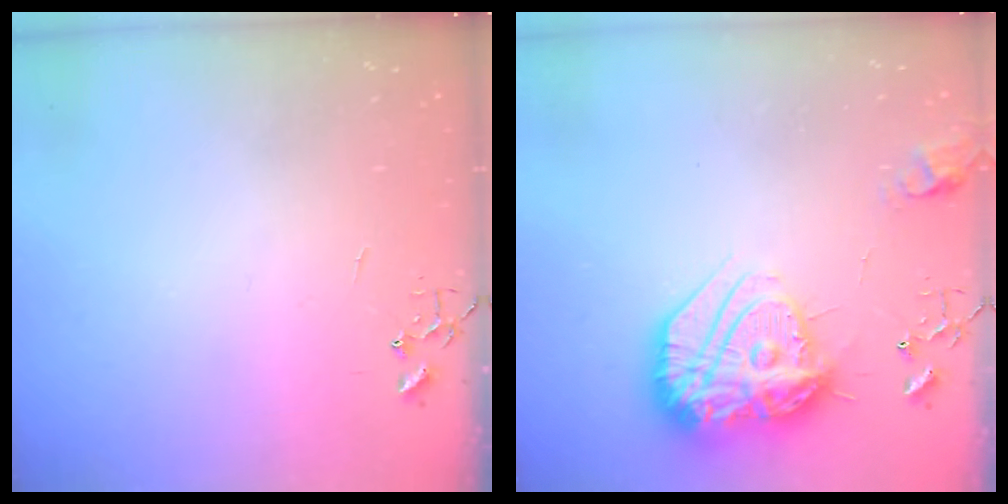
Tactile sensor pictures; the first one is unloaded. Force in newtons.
{"total": 20.7, "press": 20.6, "slide": 1.5}